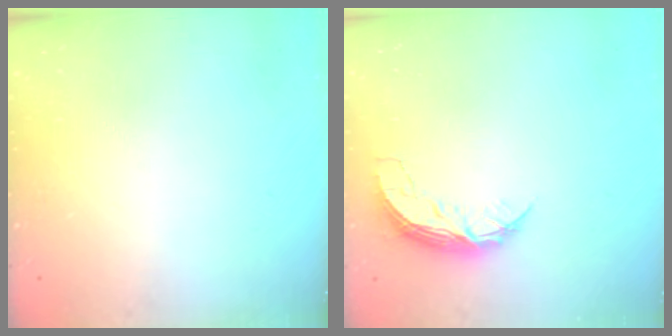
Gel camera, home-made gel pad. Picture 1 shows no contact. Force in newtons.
{"total": 6.9, "press": 6.9, "slide": 0.5}